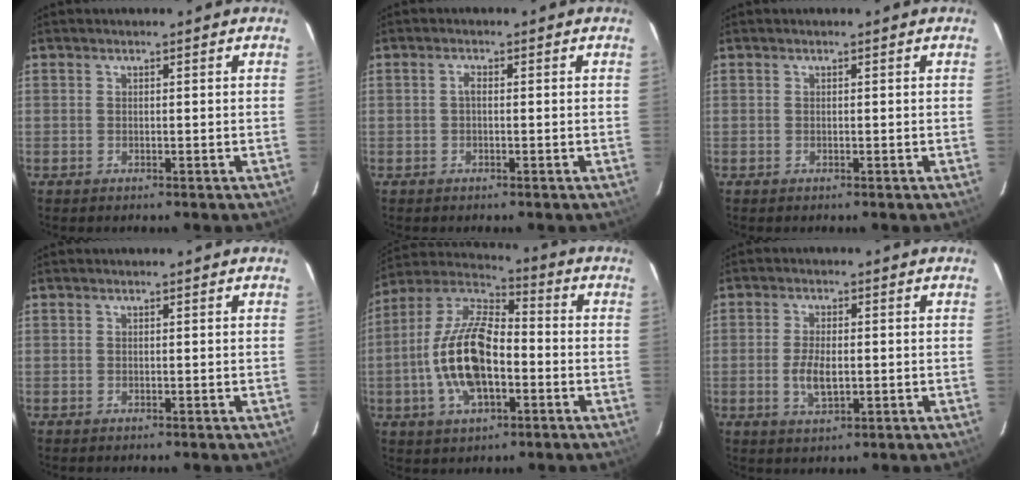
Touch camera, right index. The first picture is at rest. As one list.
[{"total": 1.0, "force": [-0.1, 0.5, 0.9], "torque": [-0.018, 0.006, -0.004]}, {"total": 0.0}, {"total": 0.0}, {"total": 16.5, "force": [-3.7, 7.7, 14.1], "torque": [-0.290, 0.004, -0.071]}, {"total": 5.2, "force": [-0.8, 2.3, 4.6], "torque": [-0.093, -0.004, -0.013]}]